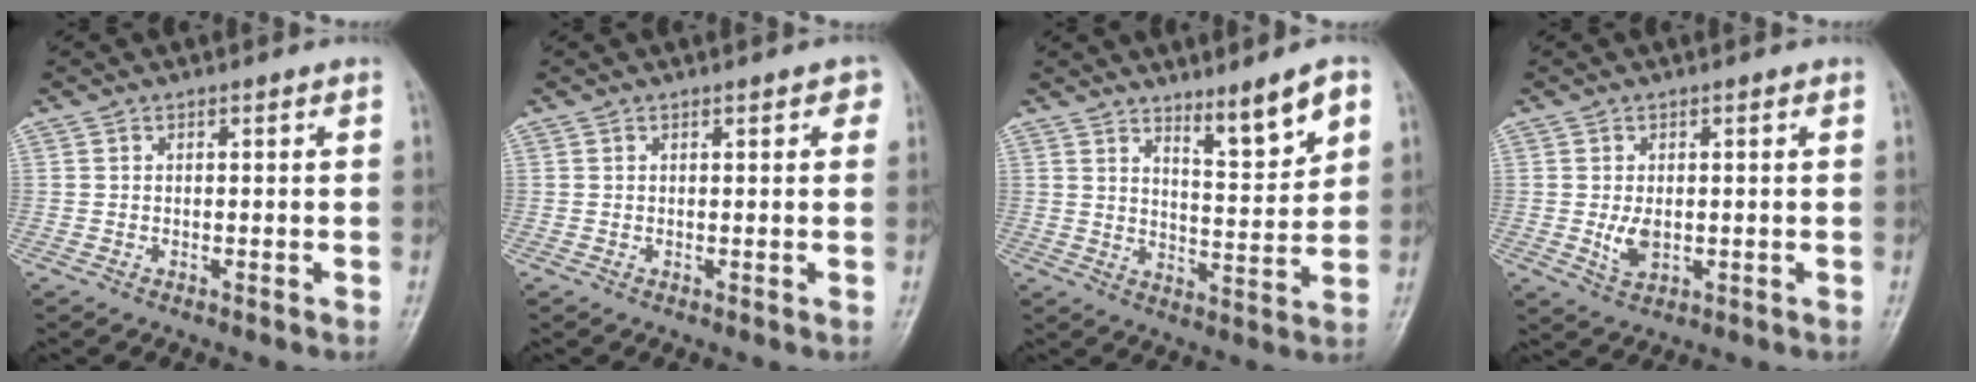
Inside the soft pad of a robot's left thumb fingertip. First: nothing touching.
{"total": 2.1, "force": [1.0, 1.0, 1.6], "torque": [-0.011, 0.001, 0.009]}
{"total": 8.9, "force": [5.6, 1.7, 6.7], "torque": [-0.093, -0.046, 0.092]}
{"total": 3.7, "force": [-0.1, 2.4, 2.8], "torque": [-0.046, -0.009, 0.003]}